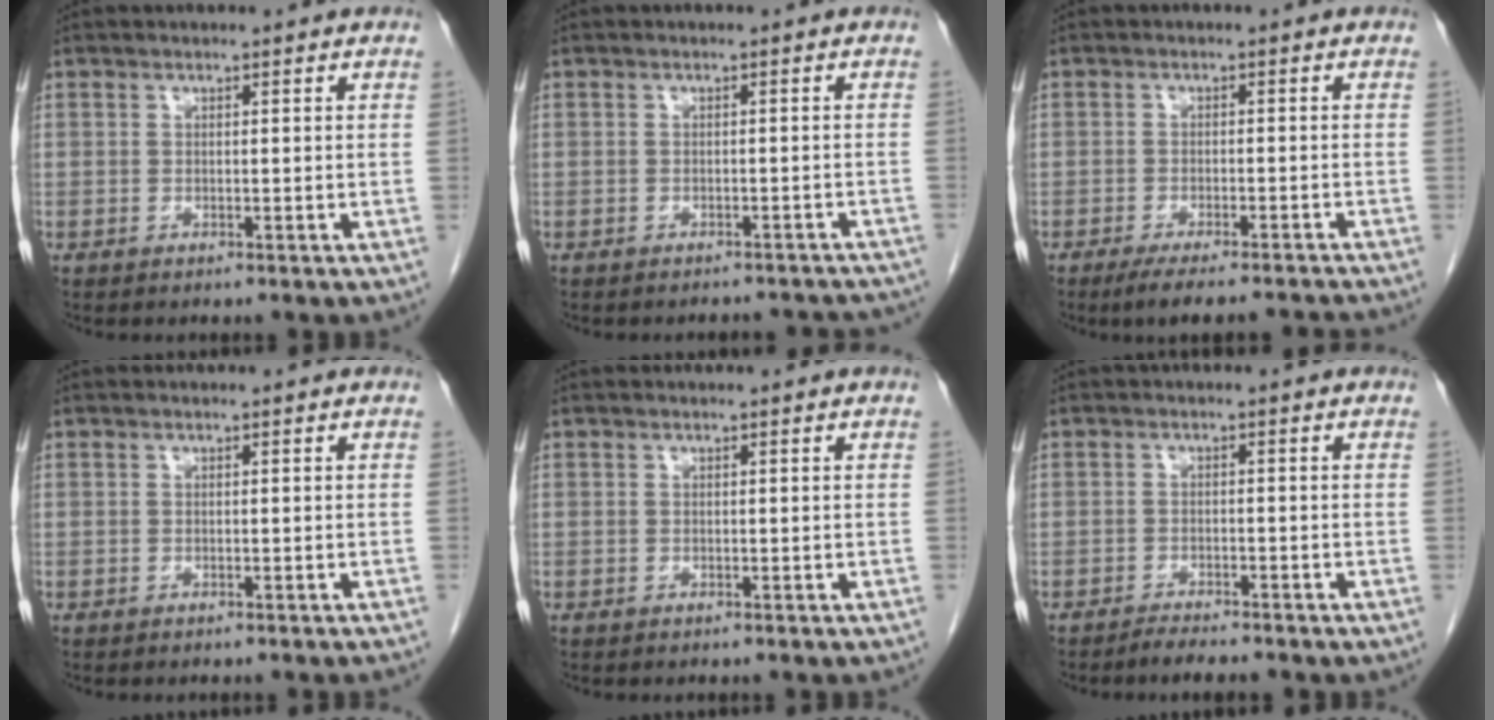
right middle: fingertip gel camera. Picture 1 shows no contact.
{"total": 8.3, "force": [-7.8, 2.4, 1.7], "torque": [-0.015, 0.005, -0.075]}
{"total": 10.2, "force": [-9.1, 0.6, 4.6], "torque": [-0.057, -0.009, -0.126]}
{"total": 0.9, "force": [-0.8, 0.2, 0.4], "torque": [-0.010, -0.001, -0.010]}
{"total": 0.0}
{"total": 3.5, "force": [-3.1, 0.4, 1.5], "torque": [-0.026, -0.007, -0.046]}